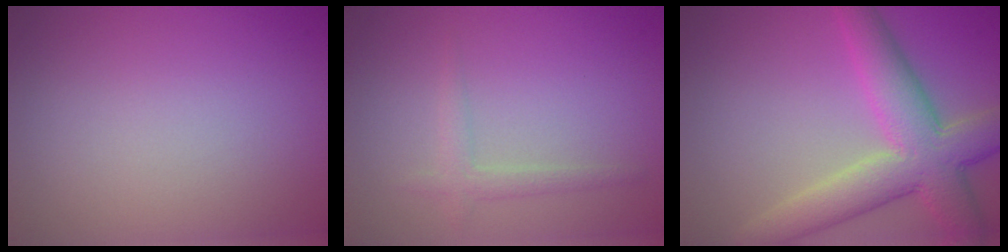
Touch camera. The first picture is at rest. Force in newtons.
{"total": 1.6, "press": 1.6, "slide": 0.1}
{"total": 7.6, "press": 7.6, "slide": 0.5}